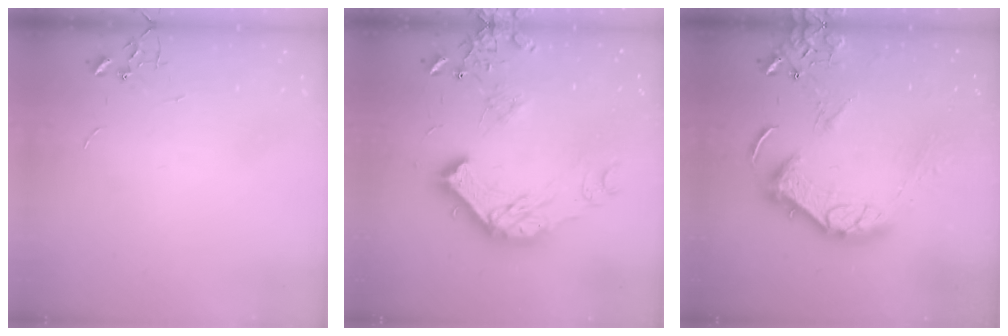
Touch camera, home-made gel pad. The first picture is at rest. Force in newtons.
{"total": 20.8, "press": 20.7, "slide": 2.1}
{"total": 16.2, "press": 16.0, "slide": 2.3}